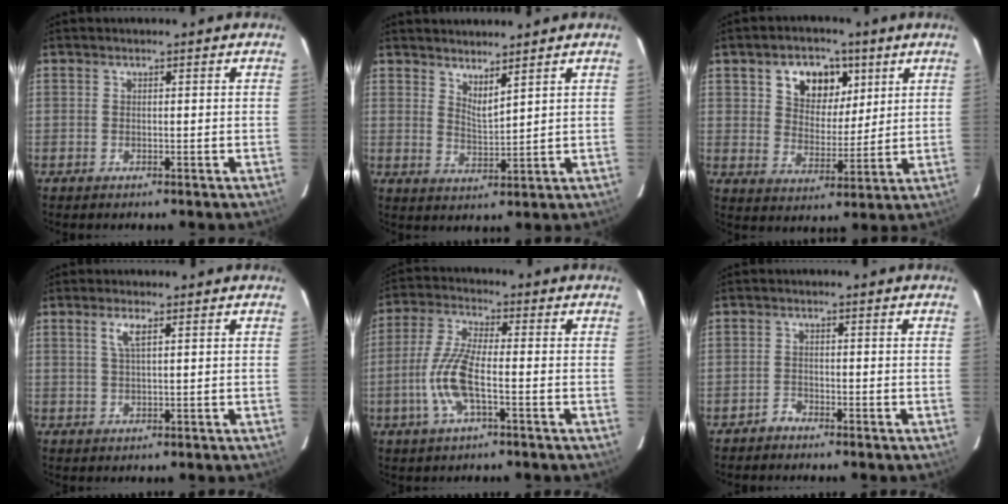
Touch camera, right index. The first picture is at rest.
{"total": 4.1, "force": [3.5, 0.4, 2.1], "torque": [-0.036, -0.009, 0.057]}
{"total": 10.4, "force": [4.9, 7.2, 5.7], "torque": [-0.101, 0.014, 0.084]}
{"total": 2.7, "force": [1.2, 0.4, 2.4], "torque": [-0.048, 0.003, 0.023]}
{"total": 9.9, "force": [-2.8, 2.4, 9.2], "torque": [-0.202, 0.000, -0.058]}
{"total": 1.5, "force": [-1.4, 0.6, -0.1], "torque": [0.000, 0.005, -0.029]}